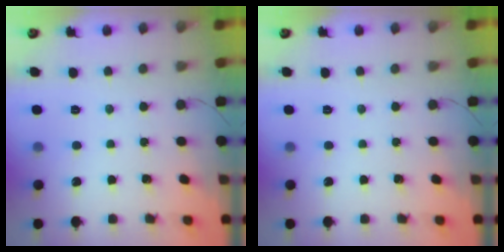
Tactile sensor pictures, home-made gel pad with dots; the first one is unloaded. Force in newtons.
{"total": 0.0}